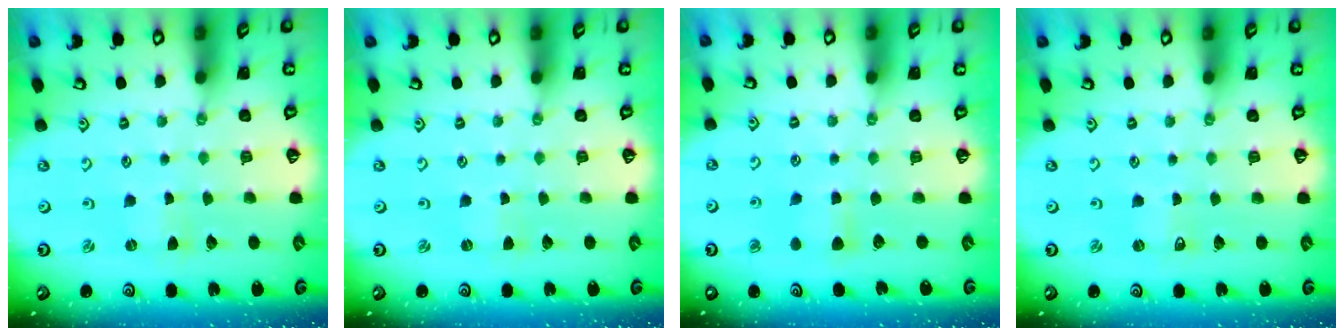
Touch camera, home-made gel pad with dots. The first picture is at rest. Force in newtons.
{"total": 1.1, "press": 1.0, "slide": 0.4}
{"total": 4.8, "press": 4.7, "slide": 0.7}
{"total": 0.0}